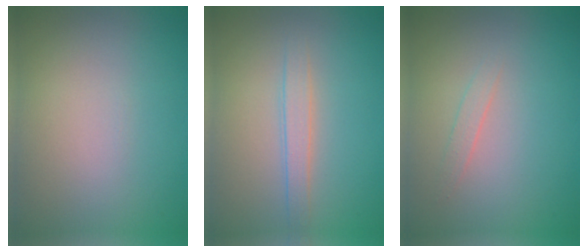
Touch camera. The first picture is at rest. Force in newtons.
{"total": 1.8, "press": 1.8, "slide": 0.1}
{"total": 0.9, "press": 0.9, "slide": 0.1}